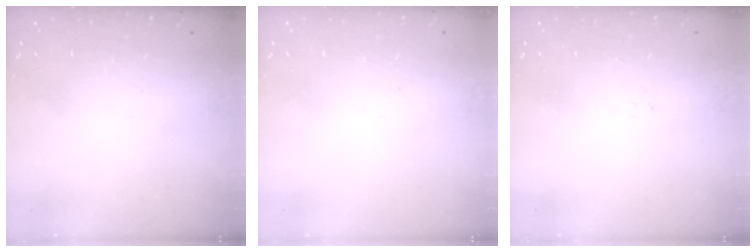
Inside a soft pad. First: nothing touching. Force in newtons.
{"total": 1.6, "press": 1.6, "slide": 0.0}
{"total": 1.5, "press": 1.5, "slide": 0.2}